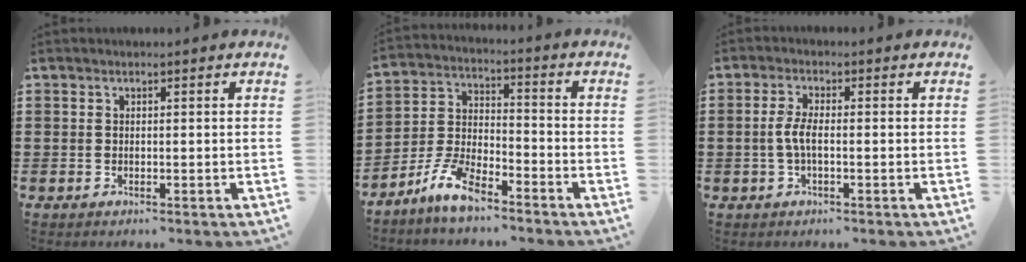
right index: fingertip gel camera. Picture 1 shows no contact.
{"total": 7.2, "force": [-5.7, 2.3, 3.9], "torque": [-0.108, 0.000, -0.115]}
{"total": 3.5, "force": [-0.6, 0.9, 3.3], "torque": [-0.082, -0.005, -0.019]}